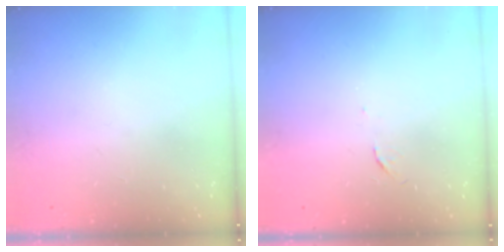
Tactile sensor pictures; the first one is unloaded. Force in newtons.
{"total": 3.2, "press": 3.2, "slide": 0.4}